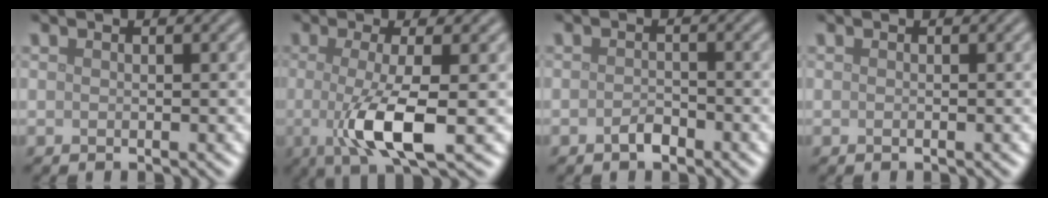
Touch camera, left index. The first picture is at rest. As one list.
[{"total": 6.0, "force": [-0.8, 1.5, 5.8], "torque": [-0.105, -0.011, -0.018]}, {"total": 1.4, "force": [-0.9, 0.7, 0.8], "torque": [-0.015, 0.003, -0.019]}, {"total": 0.0}]